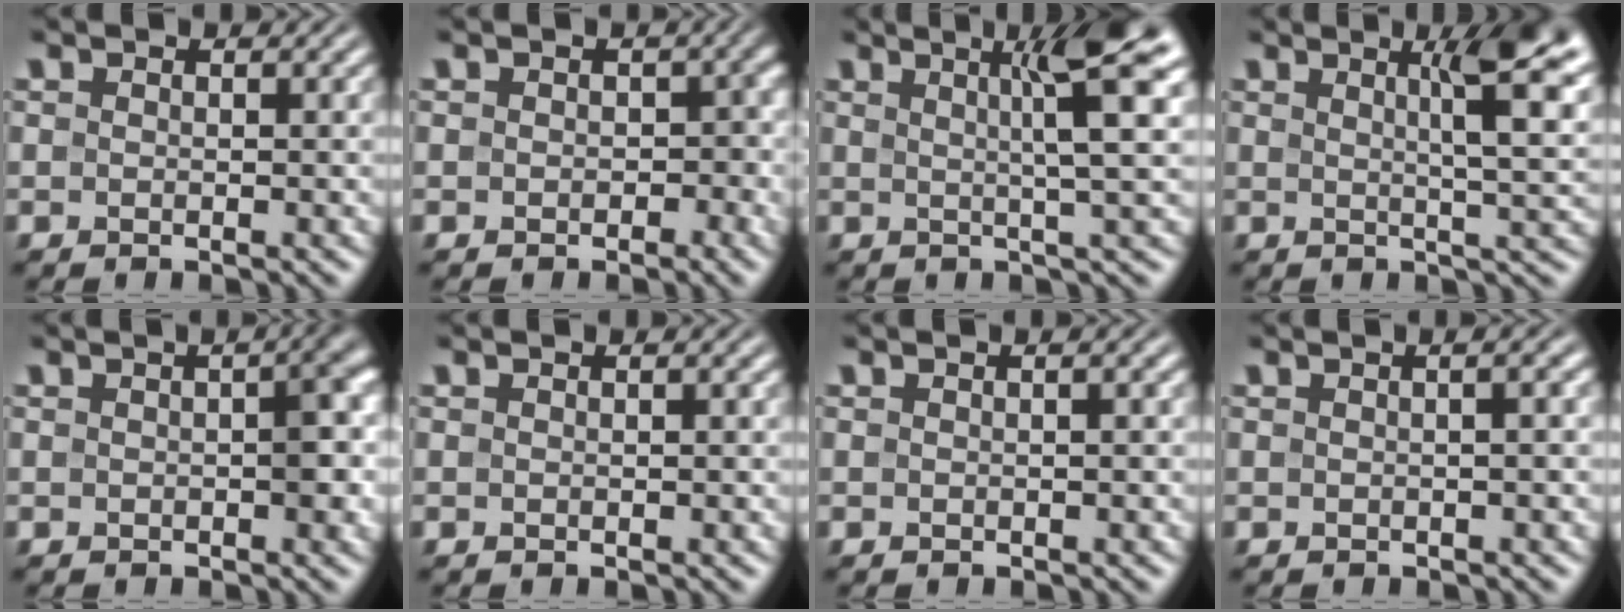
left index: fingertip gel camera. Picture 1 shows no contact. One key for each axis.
{"total": 2.5, "fx": -0.3, "fy": 2.0, "fz": 1.5, "tx": 0.000, "ty": -0.006, "tz": -0.001}
{"total": 7.0, "fx": 2.4, "fy": 1.0, "fz": 6.5, "tx": -0.076, "ty": 0.019, "tz": 0.034}
{"total": 6.9, "fx": 2.8, "fy": 1.3, "fz": 6.1, "tx": -0.064, "ty": 0.009, "tz": 0.038}
{"total": 3.4, "fx": 0.1, "fy": 1.2, "fz": 3.1, "tx": -0.032, "ty": 0.009, "tz": 0.003}
{"total": 0.0}
{"total": 0.9, "fx": 0.1, "fy": 0.2, "fz": 0.8, "tx": -0.009, "ty": 0.005, "tz": -0.002}
{"total": 3.2, "fx": 0.6, "fy": 1.4, "fz": 2.8, "tx": -0.015, "ty": 0.012, "tz": -0.008}